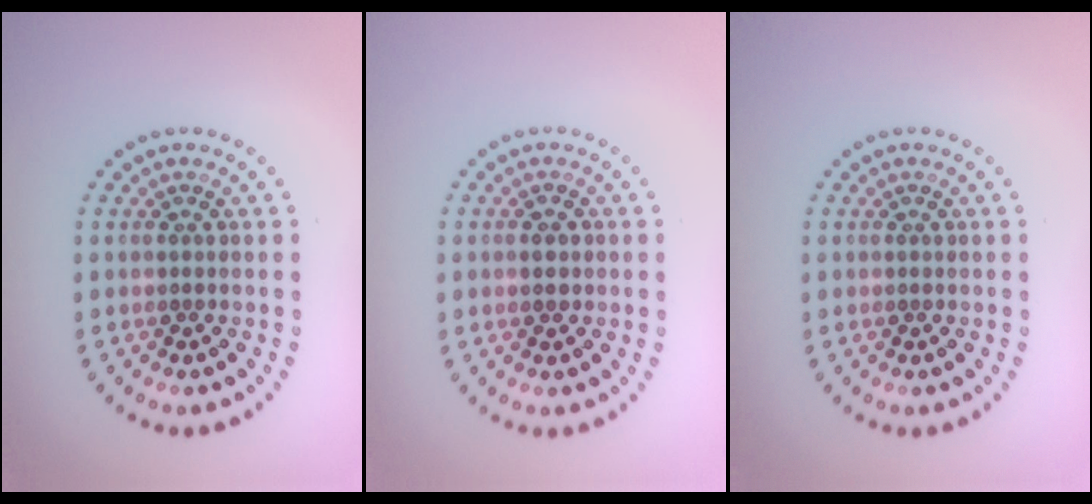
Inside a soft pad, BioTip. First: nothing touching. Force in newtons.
{"total": 1.6, "press": 1.6, "slide": 0.2}
{"total": 0.0}